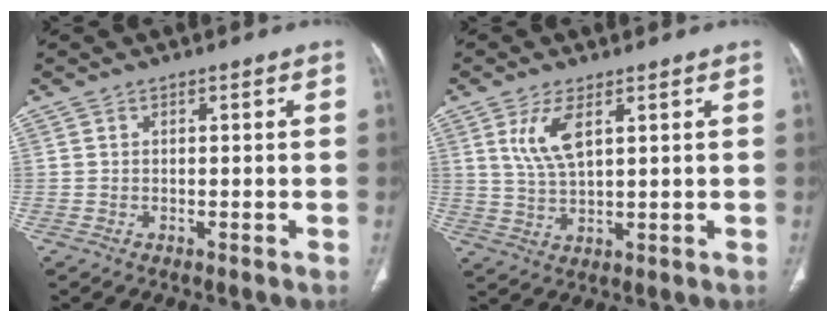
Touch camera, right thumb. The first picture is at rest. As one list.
[{"total": 6.4, "force": [2.7, 2.4, 5.3], "torque": [-0.115, -0.013, 0.063]}]